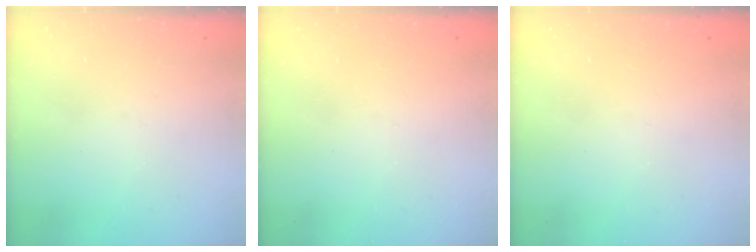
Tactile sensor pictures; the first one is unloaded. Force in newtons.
{"total": 0.9, "press": 0.9, "slide": 0.1}
{"total": 0.9, "press": 0.9, "slide": 0.1}